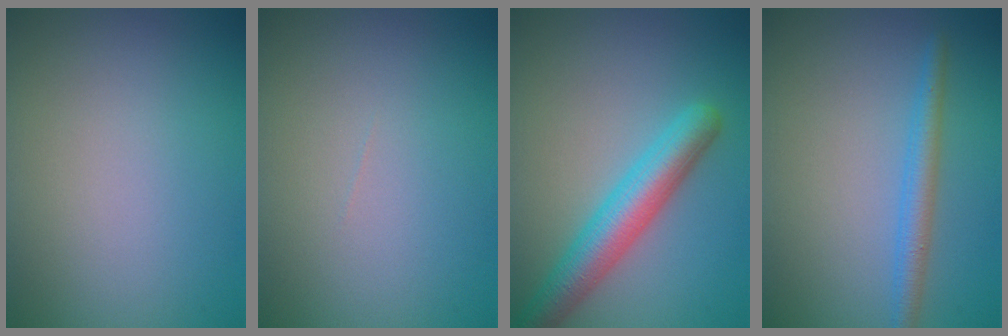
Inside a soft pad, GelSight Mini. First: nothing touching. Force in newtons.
{"total": 0.0}
{"total": 5.0, "press": 5.0, "slide": 0.3}
{"total": 2.4, "press": 2.4, "slide": 0.2}